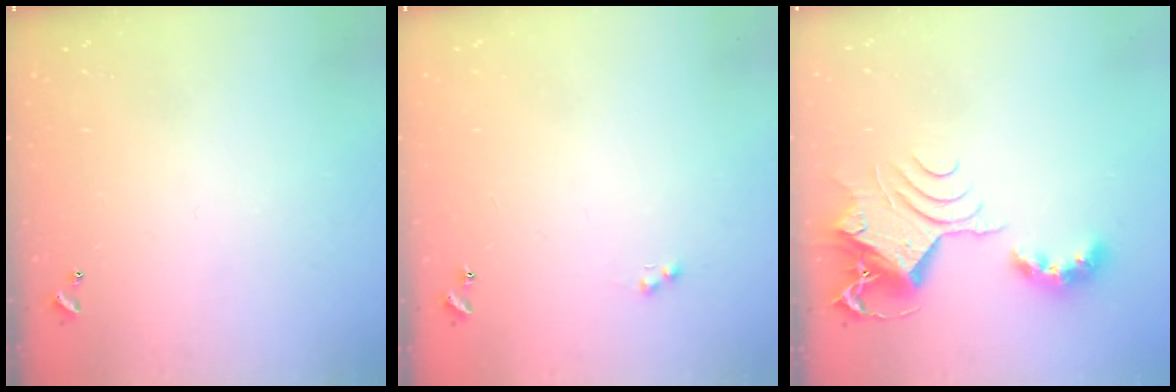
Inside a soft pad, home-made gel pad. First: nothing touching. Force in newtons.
{"total": 1.0, "press": 0.9, "slide": 0.5}
{"total": 9.4, "press": 9.4, "slide": 0.3}